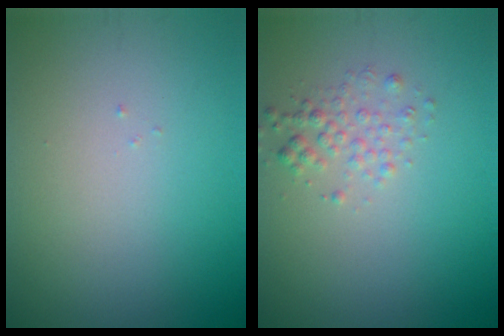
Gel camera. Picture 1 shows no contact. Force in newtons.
{"total": 1.7, "press": 1.7, "slide": 0.1}